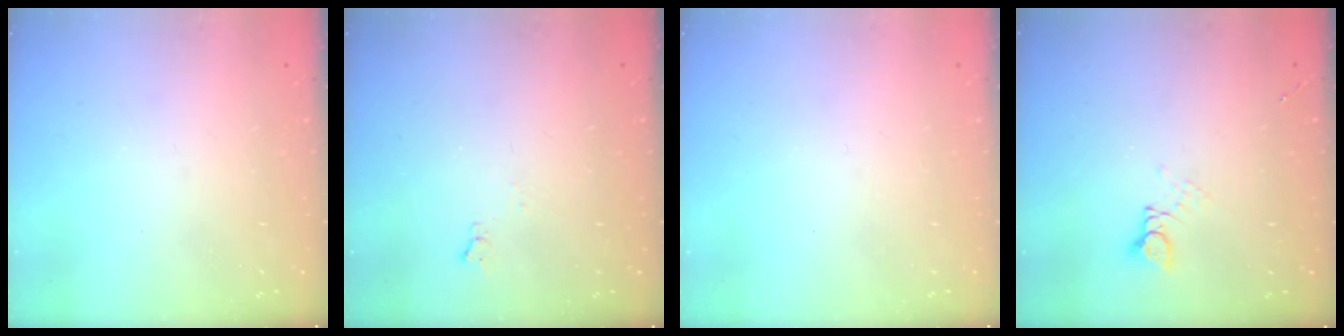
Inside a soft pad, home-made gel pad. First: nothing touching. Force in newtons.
{"total": 4.2, "press": 4.2, "slide": 0.7}
{"total": 0.0}
{"total": 2.9, "press": 2.9, "slide": 0.2}